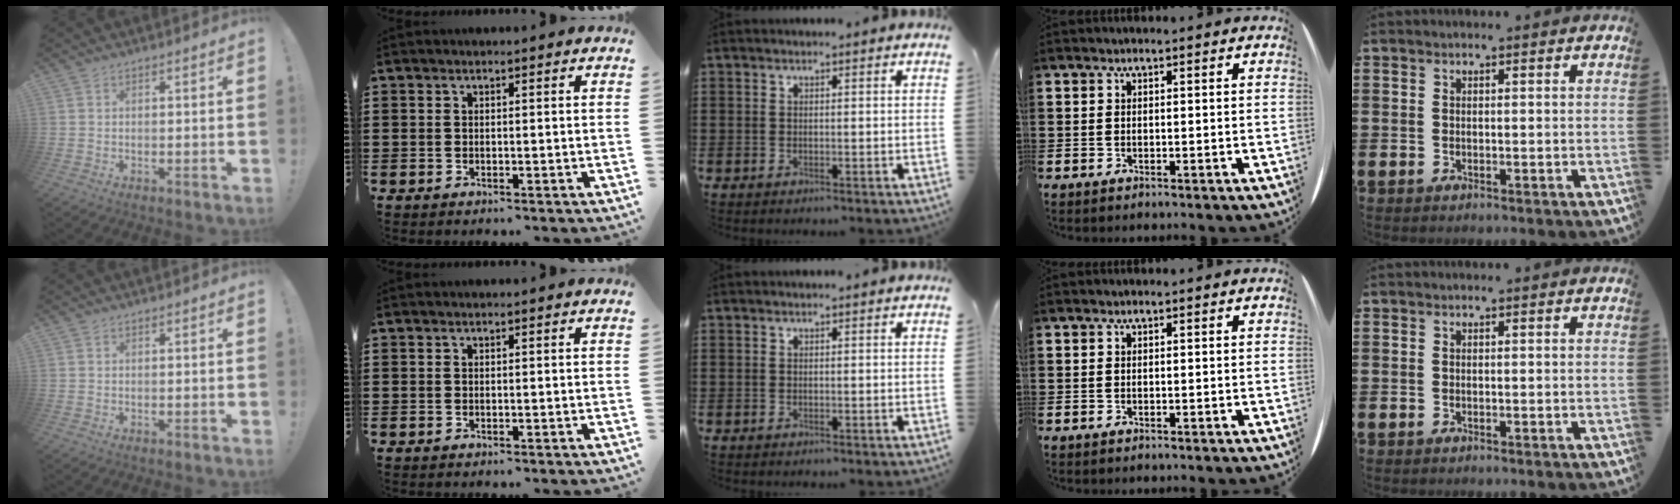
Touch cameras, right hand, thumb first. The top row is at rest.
{}